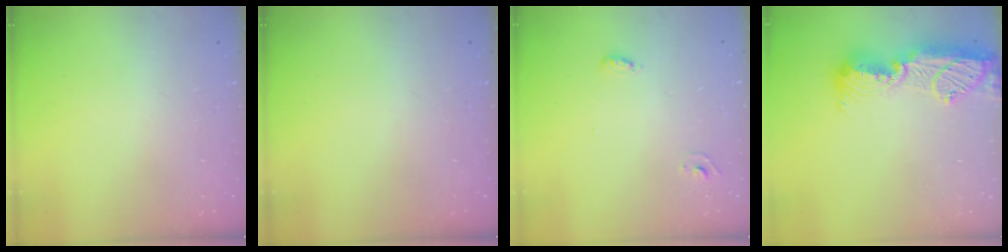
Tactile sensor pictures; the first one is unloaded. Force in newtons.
{"total": 0.0}
{"total": 3.5, "press": 3.2, "slide": 1.4}
{"total": 17.2, "press": 16.2, "slide": 5.8}